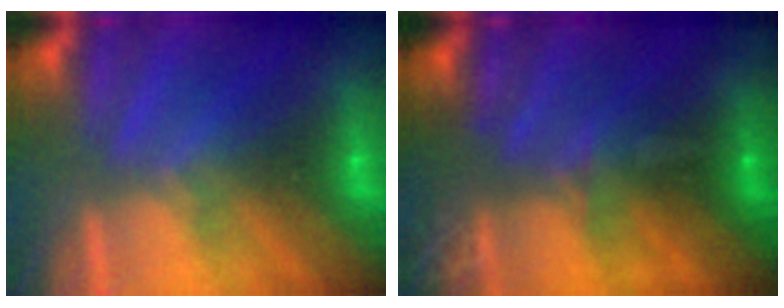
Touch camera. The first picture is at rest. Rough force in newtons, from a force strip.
{"total": 3.0}